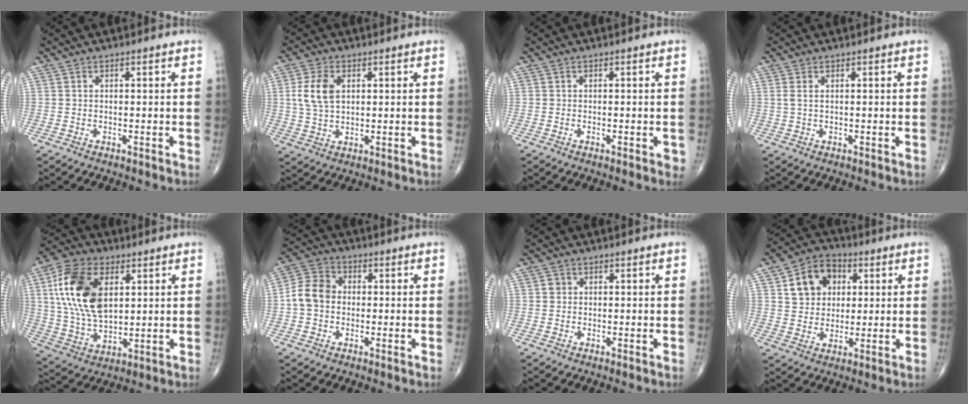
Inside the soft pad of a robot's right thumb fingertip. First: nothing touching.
{"total": 7.1, "force": [1.6, 4.4, 5.4], "torque": [-0.109, -0.001, 0.032]}
{"total": 1.4, "force": [-0.4, 0.6, 1.2], "torque": [-0.011, -0.001, -0.005]}
{"total": 1.6, "force": [0.5, 0.7, 1.4], "torque": [-0.037, 0.007, 0.016]}
{"total": 18.2, "force": [5.0, 10.7, 13.8], "torque": [-0.256, -0.010, 0.094]}
{"total": 7.6, "force": [-0.4, 6.3, 4.3], "torque": [-0.071, 0.026, -0.020]}
{"total": 1.2, "force": [0.2, 1.1, 0.2], "torque": [0.002, 0.002, 0.002]}
{"total": 10.9, "force": [3.4, 8.7, 5.7], "torque": [-0.059, -0.001, 0.054]}